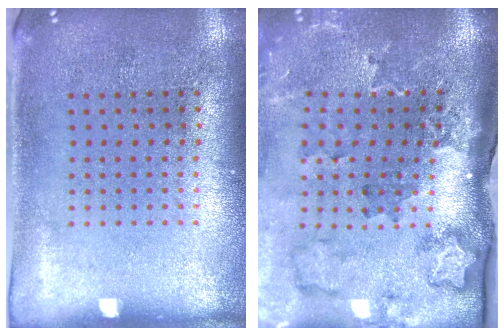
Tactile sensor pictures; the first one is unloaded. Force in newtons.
{"total": 2.3, "press": 2.0, "slide": 1.2}